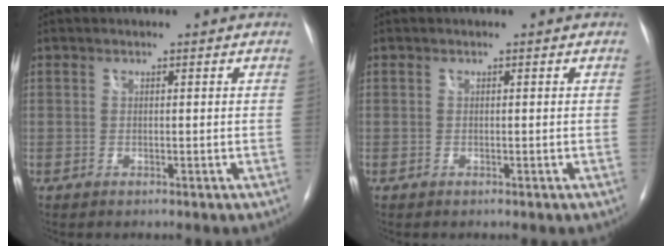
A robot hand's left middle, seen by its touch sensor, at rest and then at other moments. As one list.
[{"total": 0.0}]